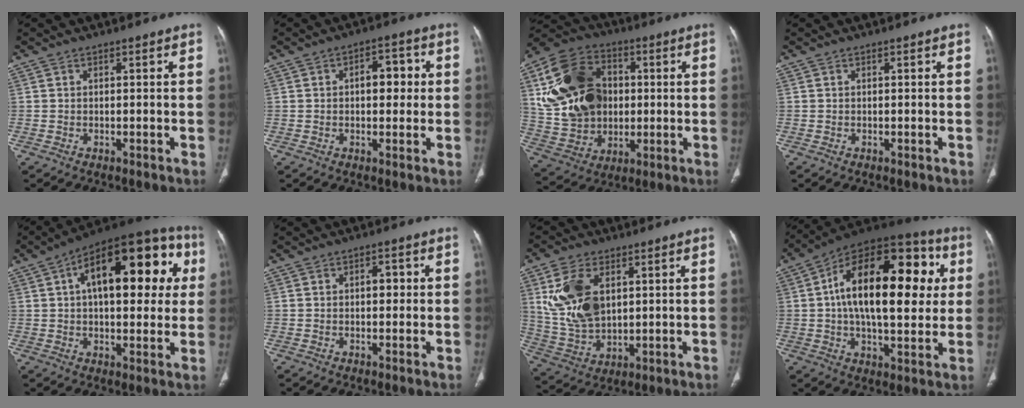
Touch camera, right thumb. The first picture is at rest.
{"total": 6.3, "force": [0.7, 3.7, 5.1], "torque": [-0.042, 0.015, 0.006]}
{"total": 21.8, "force": [3.3, 16.6, 13.7], "torque": [-0.242, 0.012, 0.070]}
{"total": 0.0}
{"total": 24.6, "force": [6.2, 11.7, 20.7], "torque": [-0.261, 0.034, 0.083]}
{"total": 2.6, "force": [0.2, 1.6, 2.0], "torque": [-0.018, 0.009, 0.001]}
{"total": 13.9, "force": [4.0, 8.3, 10.4], "torque": [-0.203, -0.013, 0.090]}
{"total": 27.5, "force": [4.4, 13.4, 23.6], "torque": [-0.341, 0.027, 0.056]}